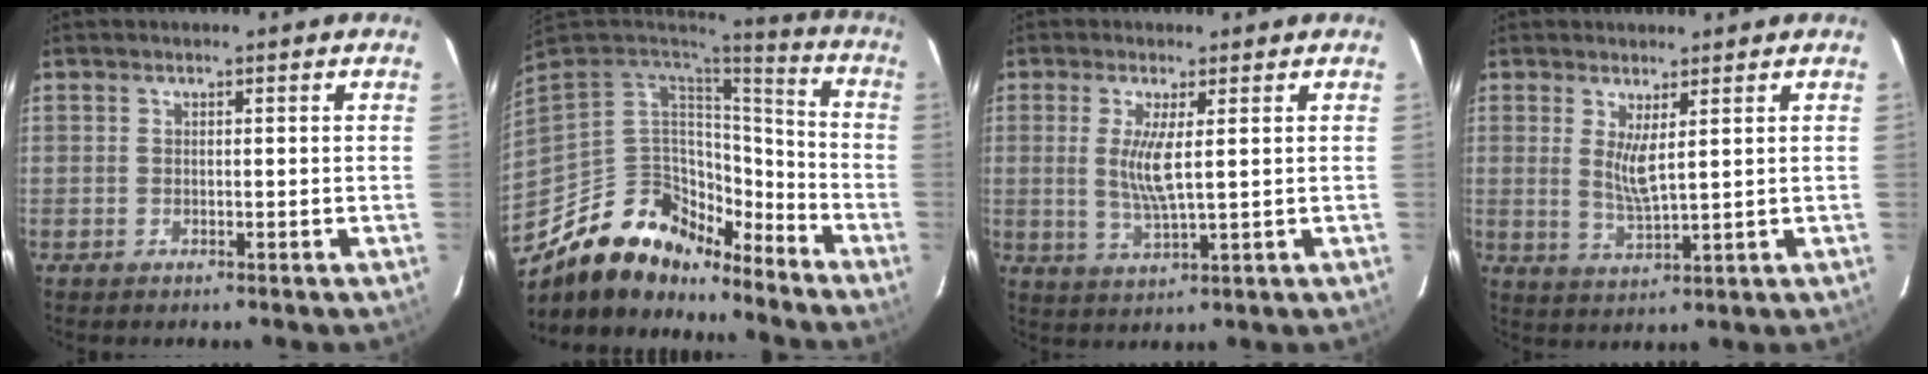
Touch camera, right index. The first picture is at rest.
{"total": 18.9, "force": [-13.6, 10.6, 7.7], "torque": [-0.170, 0.020, -0.223]}
{"total": 5.8, "force": [1.0, 0.6, 5.7], "torque": [-0.116, -0.011, 0.018]}
{"total": 4.6, "force": [1.7, 0.7, 4.2], "torque": [-0.080, -0.016, 0.031]}